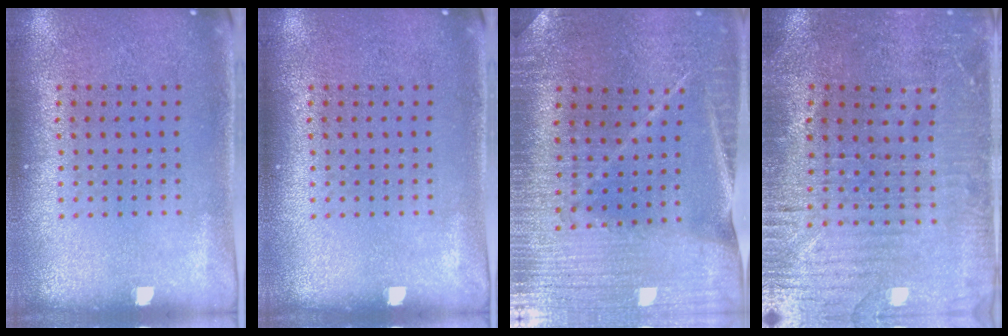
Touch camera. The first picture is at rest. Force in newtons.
{"total": 0.0}
{"total": 3.2, "press": 3.2, "slide": 0.3}
{"total": 1.6, "press": 1.5, "slide": 0.5}